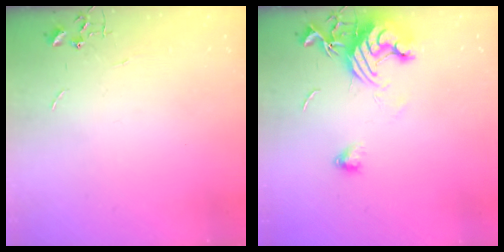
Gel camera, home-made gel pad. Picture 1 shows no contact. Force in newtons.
{"total": 12.8, "press": 12.7, "slide": 1.6}